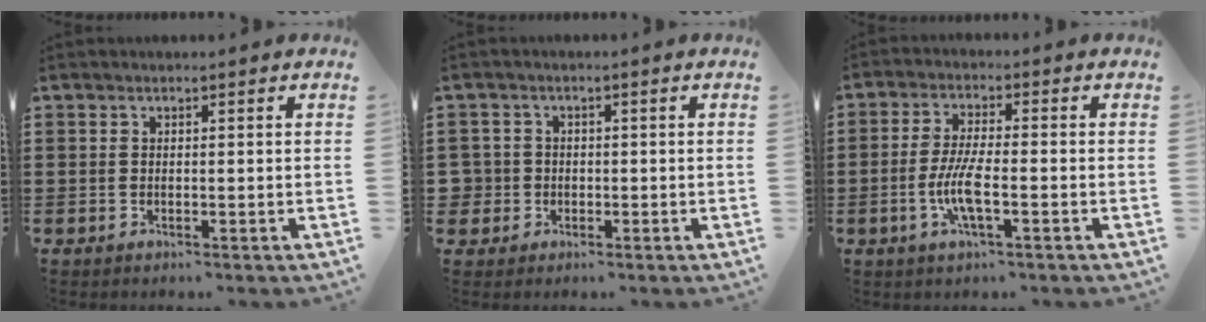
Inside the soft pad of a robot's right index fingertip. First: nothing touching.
{"total": 2.5, "force": [-0.6, 2.4, 0.2], "torque": [-0.024, 0.004, -0.018]}
{"total": 6.1, "force": [-1.9, 1.3, 5.7], "torque": [-0.124, -0.010, -0.042]}